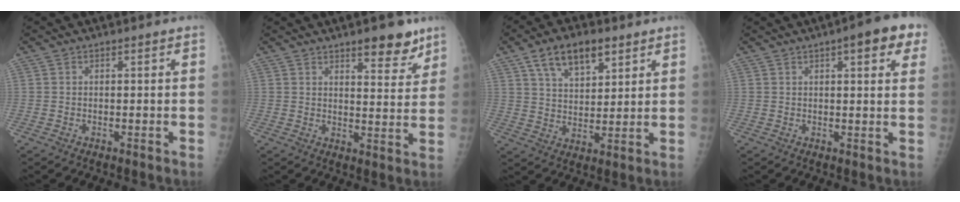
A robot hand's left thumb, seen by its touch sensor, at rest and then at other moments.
{"total": 8.2, "force": [5.8, 2.7, 5.1], "torque": [-0.044, -0.037, 0.079]}
{"total": 10.6, "force": [6.1, 5.4, 6.7], "torque": [-0.096, -0.023, 0.110]}
{"total": 9.4, "force": [4.5, 2.7, 7.8], "torque": [-0.074, -0.004, 0.047]}